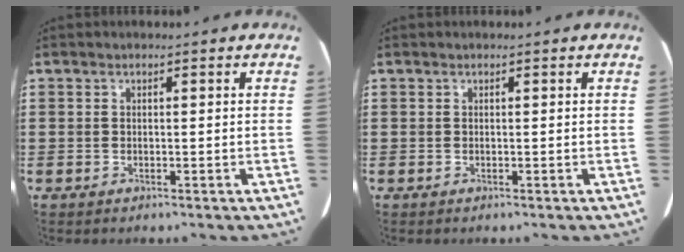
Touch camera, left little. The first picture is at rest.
{"total": 0.0}